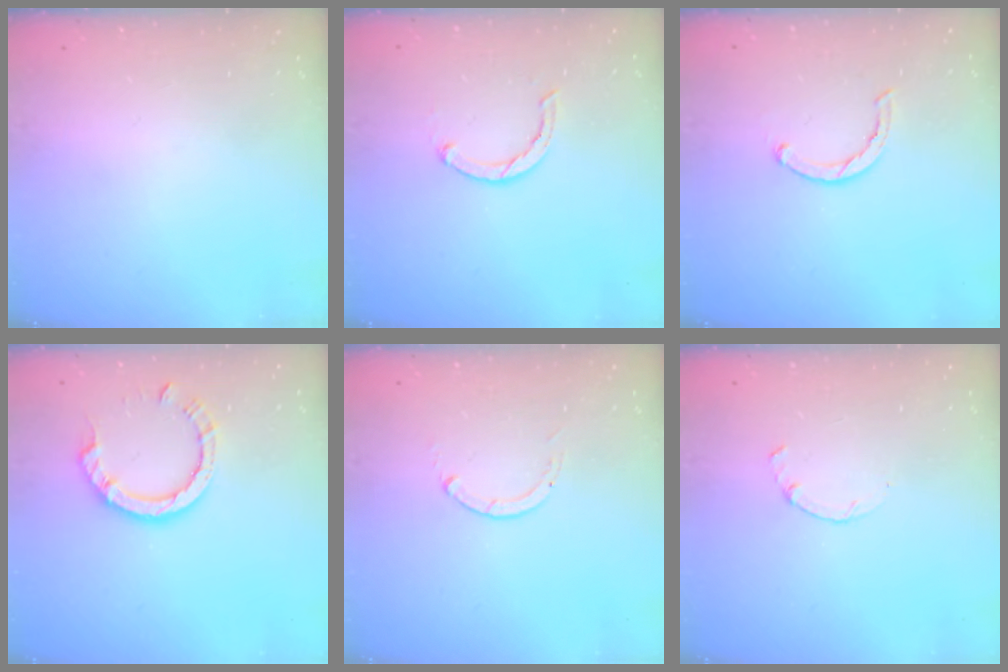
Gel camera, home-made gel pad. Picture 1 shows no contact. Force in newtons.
{"total": 2.5, "press": 2.5, "slide": 0.4}
{"total": 2.3, "press": 2.2, "slide": 0.5}
{"total": 8.5, "press": 8.4, "slide": 1.0}
{"total": 0.0}
{"total": 1.5, "press": 1.4, "slide": 0.3}